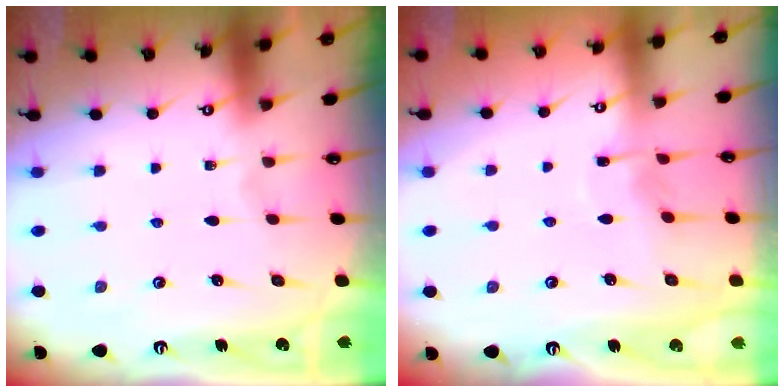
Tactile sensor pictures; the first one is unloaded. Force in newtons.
{"total": 3.7, "press": 3.7, "slide": 0.4}